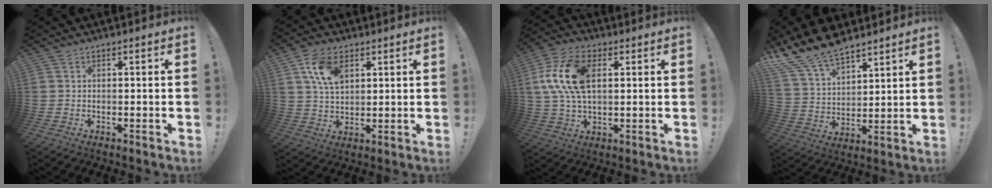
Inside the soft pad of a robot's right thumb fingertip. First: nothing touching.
{"total": 10.4, "force": [4.5, 6.9, 6.4], "torque": [-0.117, -0.002, 0.087]}
{"total": 15.8, "force": [3.6, 9.4, 12.2], "torque": [-0.238, 0.003, 0.066]}
{"total": 14.2, "force": [11.9, 5.8, 5.3], "torque": [-0.114, -0.081, 0.224]}